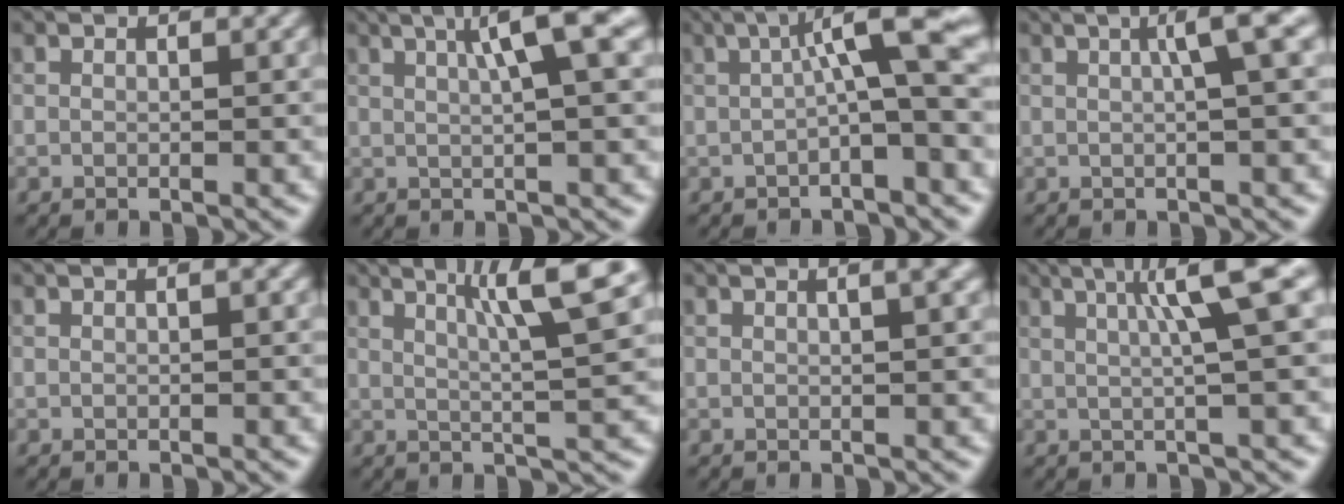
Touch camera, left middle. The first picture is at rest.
{"total": 5.9, "force": [2.0, 1.0, 5.5], "torque": [-0.069, 0.018, 0.029]}
{"total": 6.2, "force": [0.6, 1.0, 6.1], "torque": [-0.093, 0.017, 0.000]}
{"total": 4.1, "force": [1.0, 0.6, 3.9], "torque": [-0.051, 0.015, 0.013]}
{"total": 0.6, "force": [0.2, 0.1, 0.6], "torque": [-0.007, 0.005, 0.001]}
{"total": 8.0, "force": [3.6, 1.1, 7.0], "torque": [-0.089, 0.018, 0.058]}
{"total": 2.7, "force": [1.1, 0.9, 2.2], "torque": [-0.019, 0.007, 0.001]}
{"total": 6.0, "force": [1.6, 0.7, 5.7], "torque": [-0.077, 0.019, 0.026]}